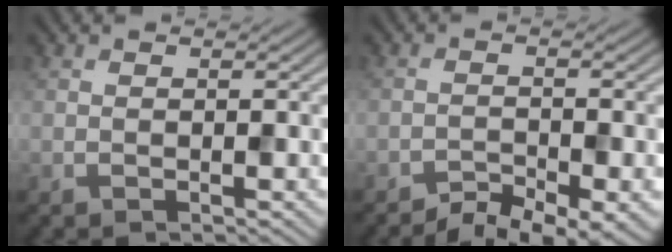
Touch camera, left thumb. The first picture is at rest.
{"total": 4.9, "force": [-4.0, 1.1, 2.6], "torque": [-0.039, -0.004, -0.065]}